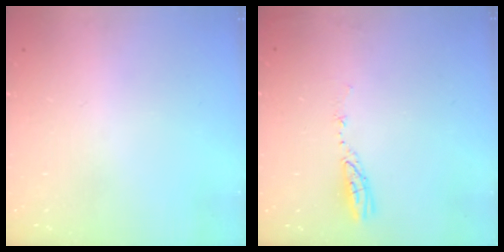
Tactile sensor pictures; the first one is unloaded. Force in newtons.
{"total": 3.8, "press": 3.8, "slide": 0.3}